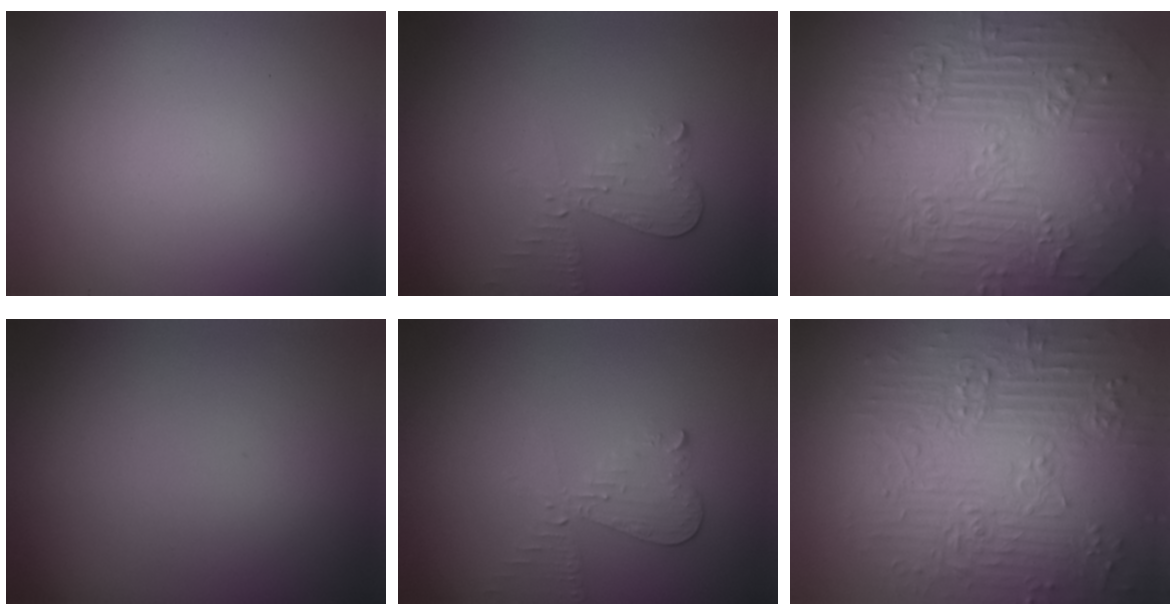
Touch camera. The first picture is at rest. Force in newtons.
{"total": 2.2, "press": 2.2, "slide": 0.1}
{"total": 11.0, "press": 7.4, "slide": 8.2}
{"total": 0.0}
{"total": 2.2, "press": 2.2, "slide": 0.1}
{"total": 9.5, "press": 7.0, "slide": 6.4}